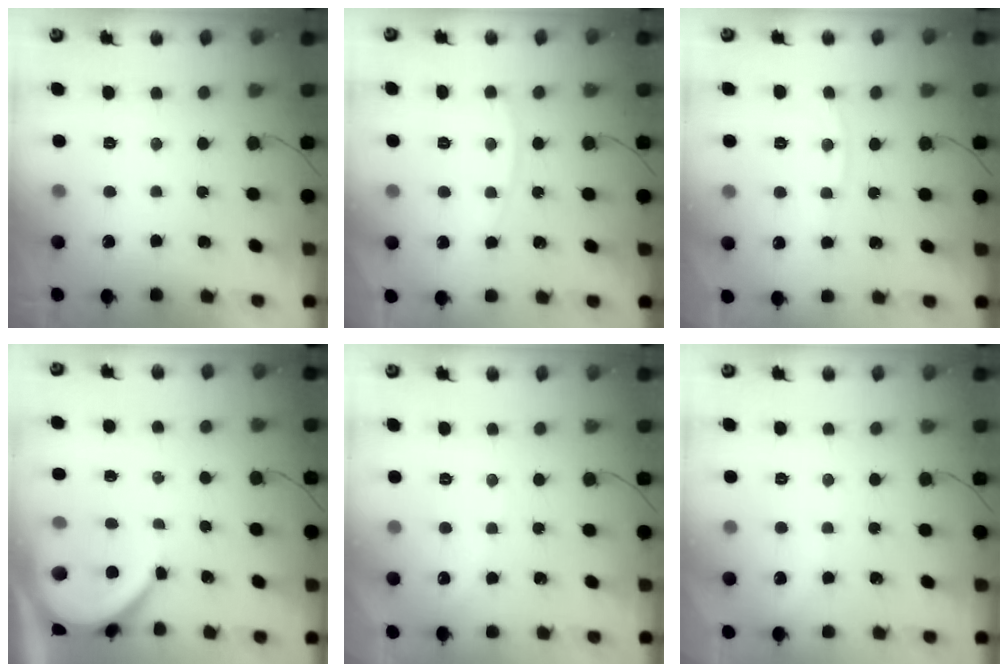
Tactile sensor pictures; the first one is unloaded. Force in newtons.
{"total": 4.4, "press": 4.4, "slide": 0.2}
{"total": 6.6, "press": 6.6, "slide": 0.9}
{"total": 6.7, "press": 6.6, "slide": 0.8}
{"total": 2.8, "press": 2.8, "slide": 0.5}
{"total": 2.4, "press": 2.4, "slide": 0.4}